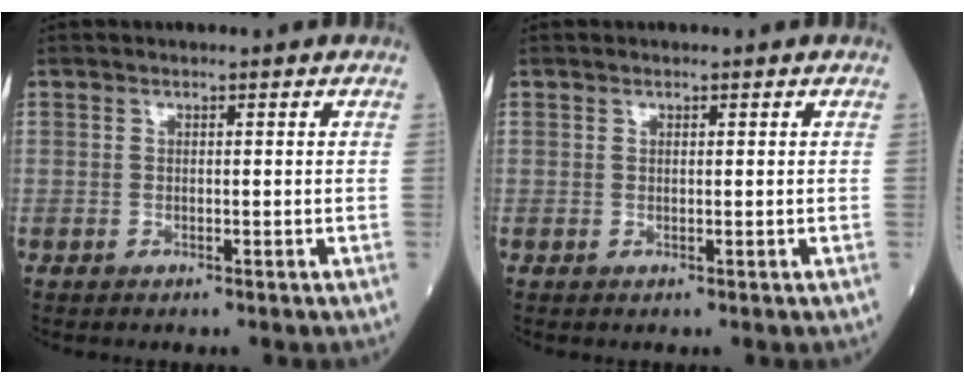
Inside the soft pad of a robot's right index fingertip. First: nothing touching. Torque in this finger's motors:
{"motor_torque": [-0.09, -0.06, -0.04, -0.01]}